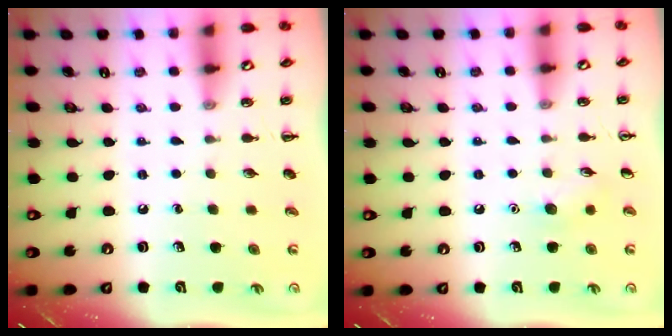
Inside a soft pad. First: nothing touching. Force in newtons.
{"total": 5.7, "press": 5.6, "slide": 1.3}